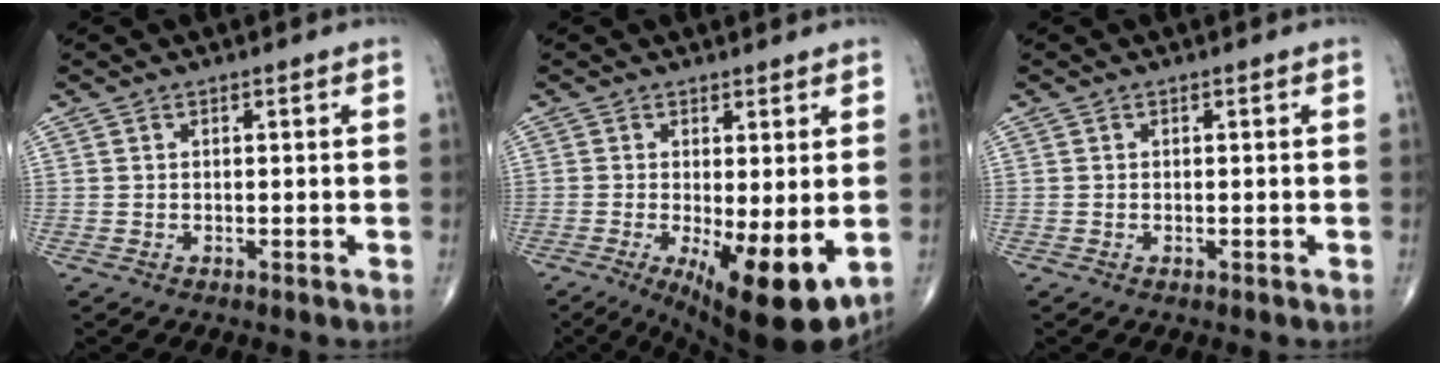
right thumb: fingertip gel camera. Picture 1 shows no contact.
{"total": 12.4, "force": [-2.8, 3.9, 11.4], "torque": [-0.166, -0.027, -0.030]}
{"total": 0.0}